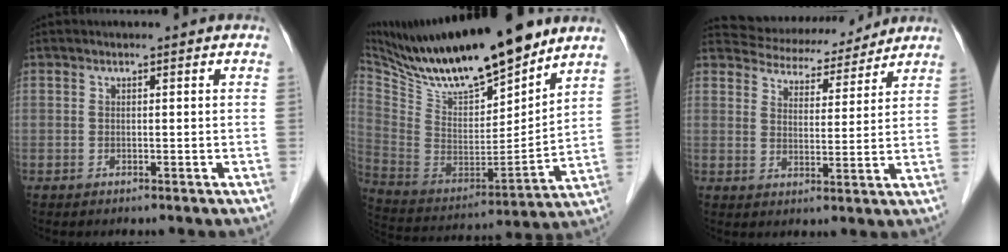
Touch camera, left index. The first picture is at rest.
{"total": 22.2, "force": [18.3, 3.5, 12.0], "torque": [-0.219, -0.016, 0.329]}
{"total": 10.7, "force": [10.2, 2.7, 1.6], "torque": [-0.023, 0.012, 0.146]}